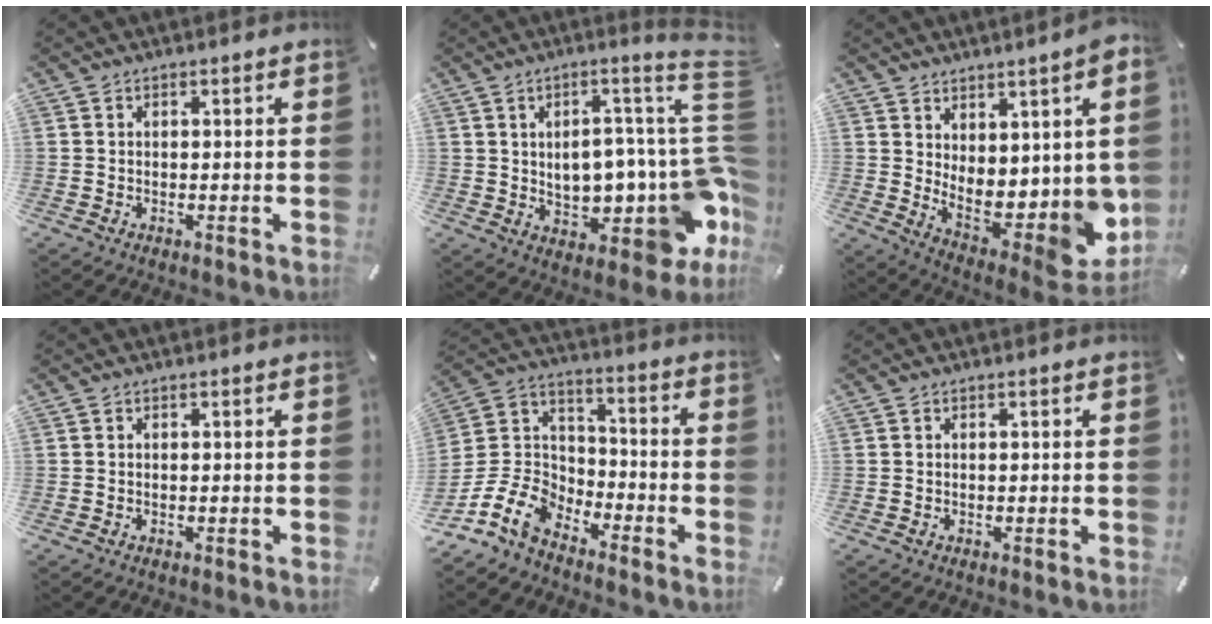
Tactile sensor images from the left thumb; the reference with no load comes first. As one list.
[{"total": 18.5, "force": [0.6, 6.6, 17.3], "torque": [-0.224, -0.043, 0.015]}, {"total": 9.0, "force": [0.3, 4.6, 7.8], "torque": [-0.063, -0.046, 0.015]}, {"total": 0.0}, {"total": 12.0, "force": [-8.7, 7.1, 4.3], "torque": [-0.101, 0.039, -0.166]}, {"total": 0.0}]